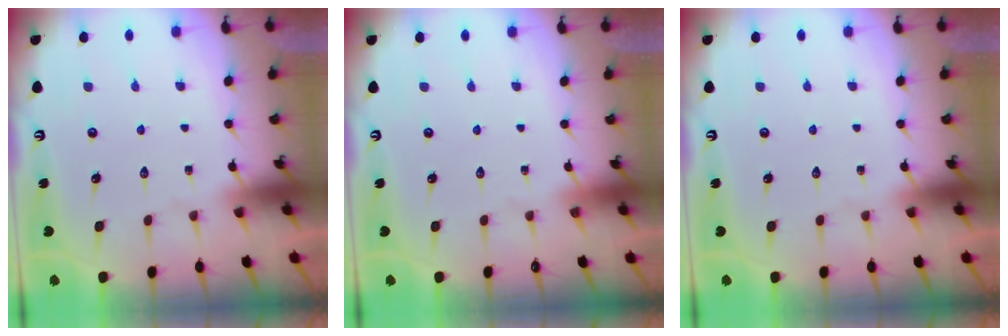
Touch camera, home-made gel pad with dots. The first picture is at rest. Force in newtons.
{"total": 0.0}
{"total": 0.0}